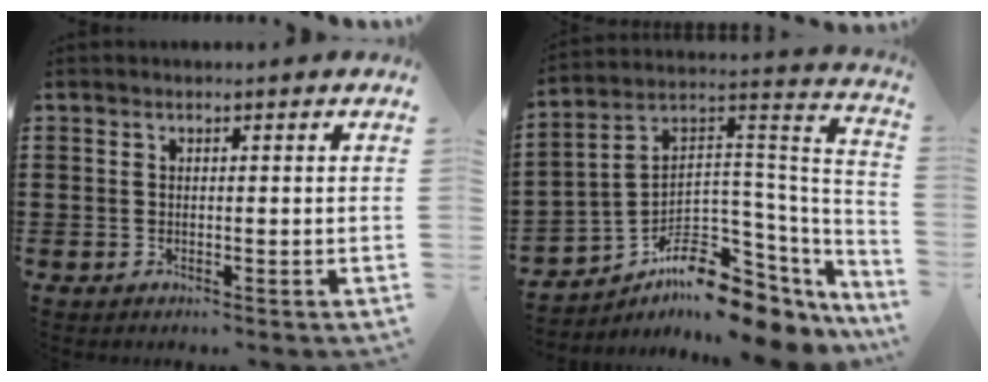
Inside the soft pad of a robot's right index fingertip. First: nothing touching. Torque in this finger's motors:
{"motor_torque": [0.34, -0.21, -0.10, -0.21]}